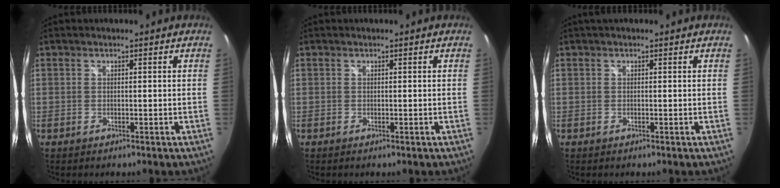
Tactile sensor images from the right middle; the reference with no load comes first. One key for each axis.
{"total": 0.0}
{"total": 1.4, "fx": 0.8, "fy": 0.6, "fz": 0.9, "tx": -0.017, "ty": 0.006, "tz": 0.008}